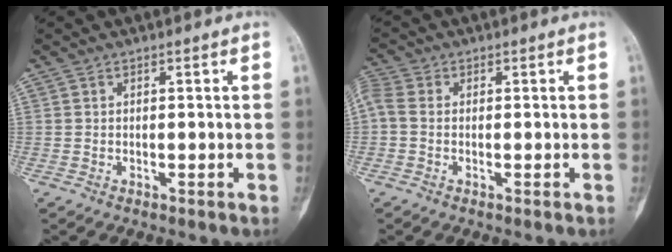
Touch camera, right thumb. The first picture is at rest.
{"total": 3.6, "force": [0.0, 2.5, 2.6], "torque": [-0.074, 0.007, -0.010]}